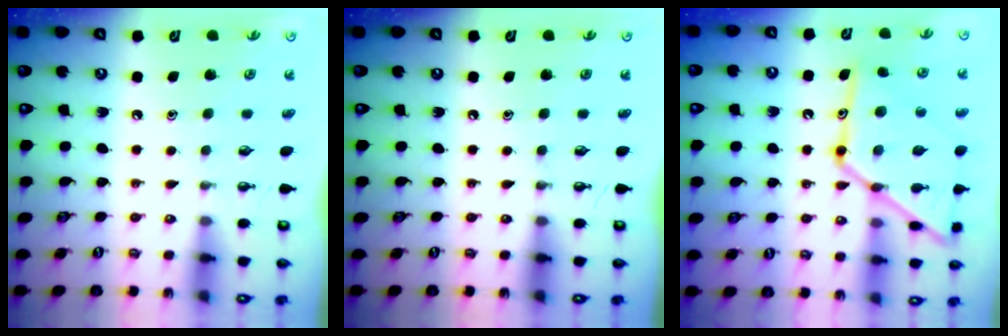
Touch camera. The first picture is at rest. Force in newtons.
{"total": 0.0}
{"total": 19.8, "press": 19.8, "slide": 1.7}